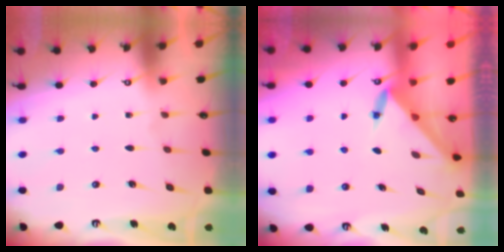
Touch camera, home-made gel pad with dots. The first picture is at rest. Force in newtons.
{"total": 3.6, "press": 3.6, "slide": 0.3}